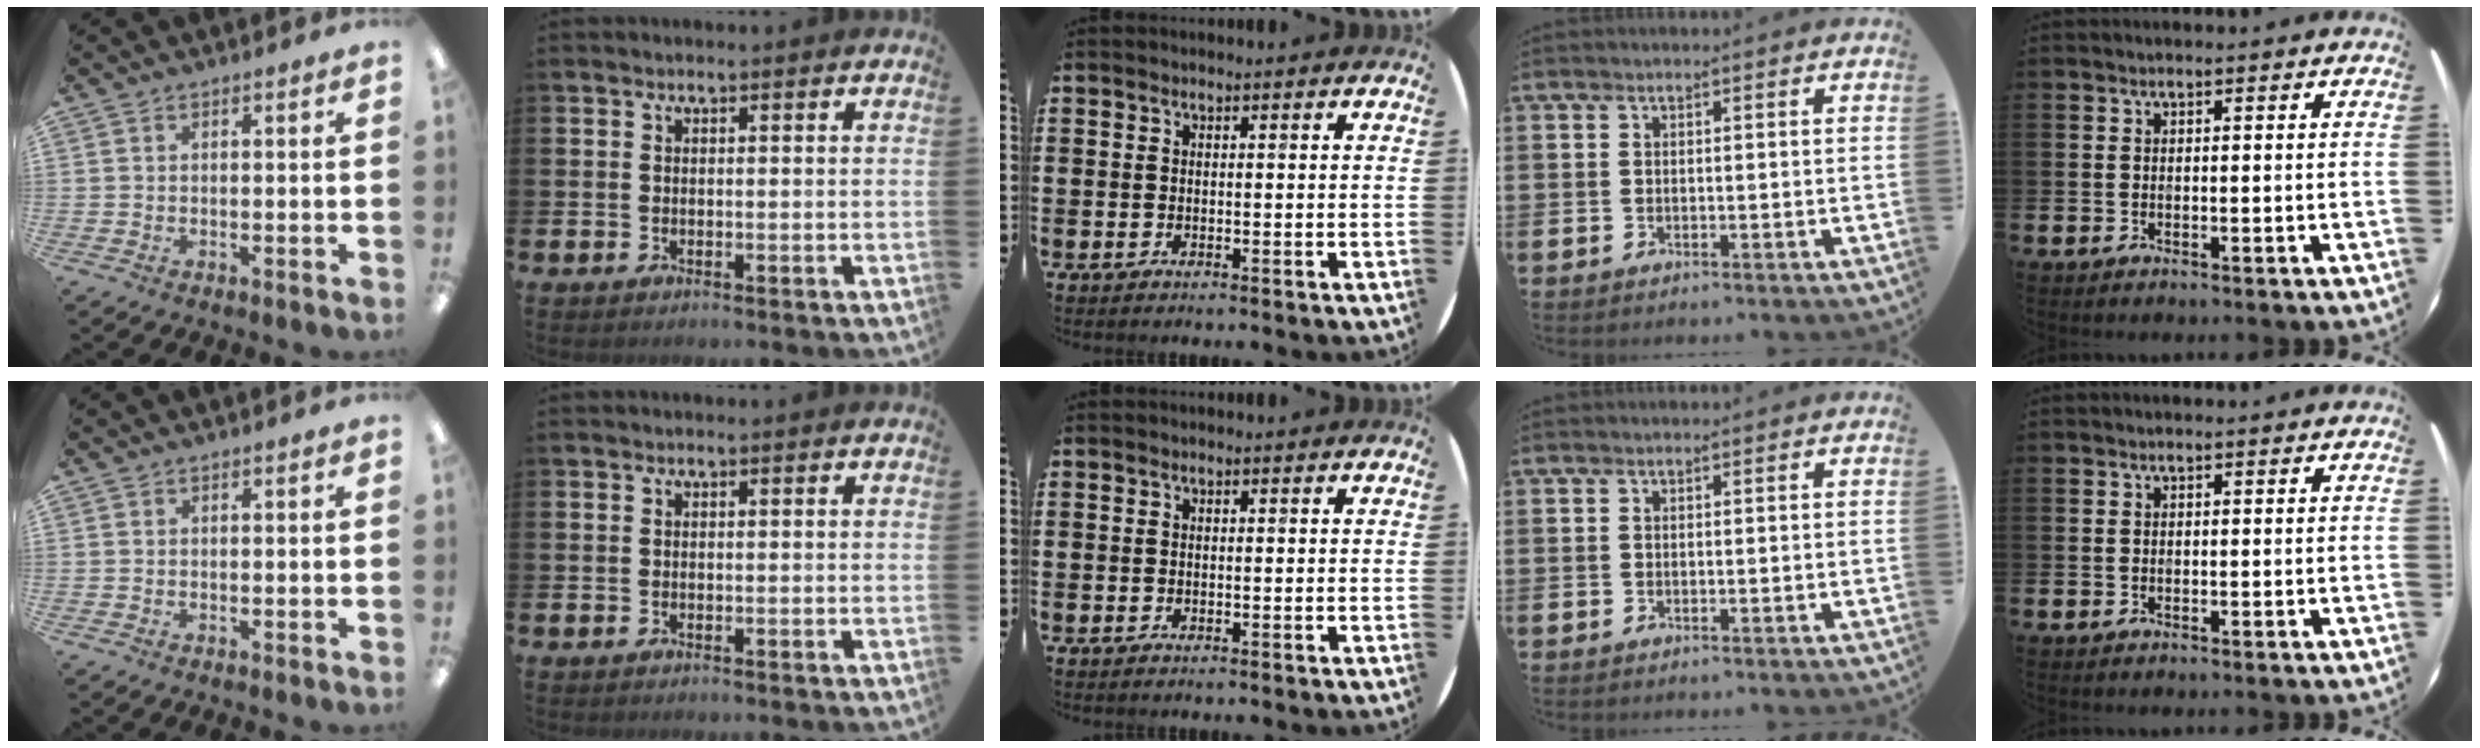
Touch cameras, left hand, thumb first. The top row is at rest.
{}